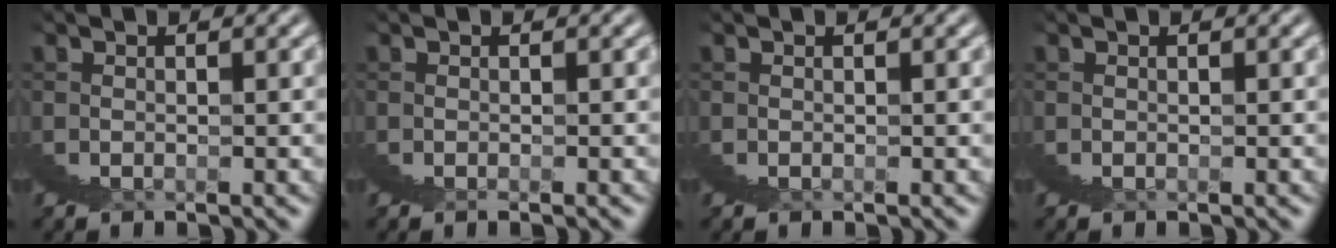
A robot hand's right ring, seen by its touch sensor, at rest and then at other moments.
{"total": 0.7, "force": [0.2, -0.6, -0.3], "torque": [0.008, 0.009, 0.001]}
{"total": 0.0}
{"total": 0.0}